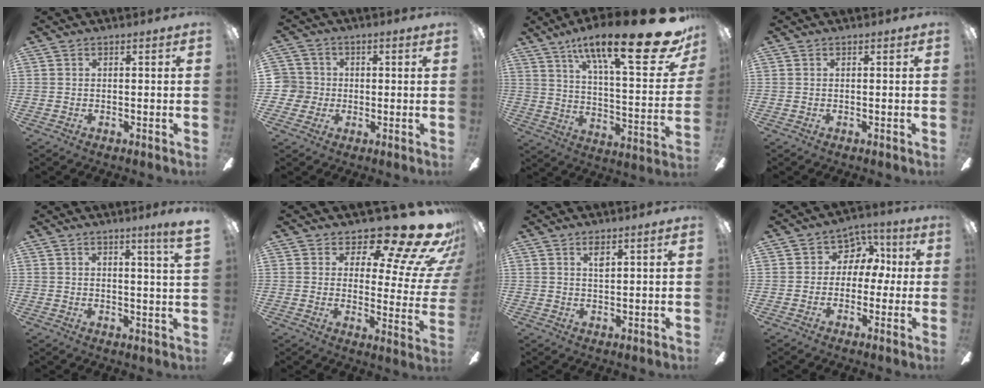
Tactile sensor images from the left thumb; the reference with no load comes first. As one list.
[{"total": 5.1, "force": [0.1, 5.1, 0.5], "torque": [-0.025, 0.010, 0.001]}, {"total": 27.5, "force": [16.9, 6.6, 20.6], "torque": [-0.310, -0.108, 0.265]}, {"total": 0.0}, {"total": 4.3, "force": [3.0, -0.6, 3.1], "torque": [-0.047, -0.021, 0.046]}, {"total": 18.4, "force": [13.8, 5.9, 10.7], "torque": [-0.151, -0.103, 0.222]}, {"total": 2.5, "force": [1.6, 0.6, 1.9], "torque": [-0.042, 0.002, 0.028]}, {"total": 7.6, "force": [1.1, 6.9, 2.9], "torque": [-0.031, 0.001, 0.021]}]